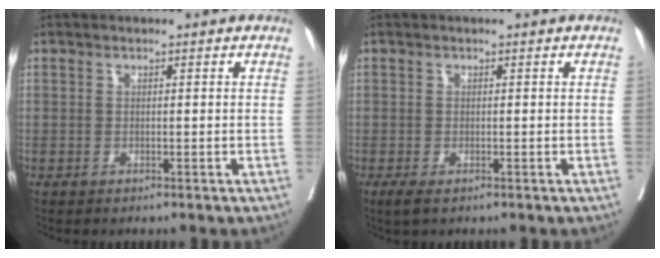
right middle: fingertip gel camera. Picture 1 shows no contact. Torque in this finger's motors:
{"motor_torque": [0.33, -0.15, 0.18, 0.03]}